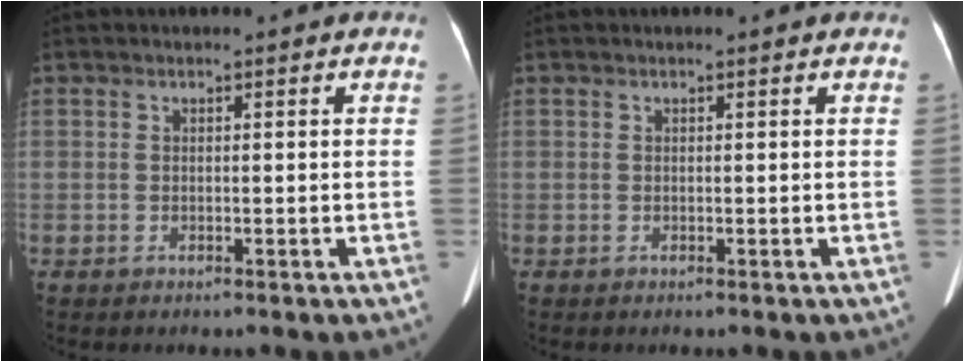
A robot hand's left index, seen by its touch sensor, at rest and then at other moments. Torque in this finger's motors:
{"motor_torque": [-0.07, -0.05, -0.17, 0.01]}